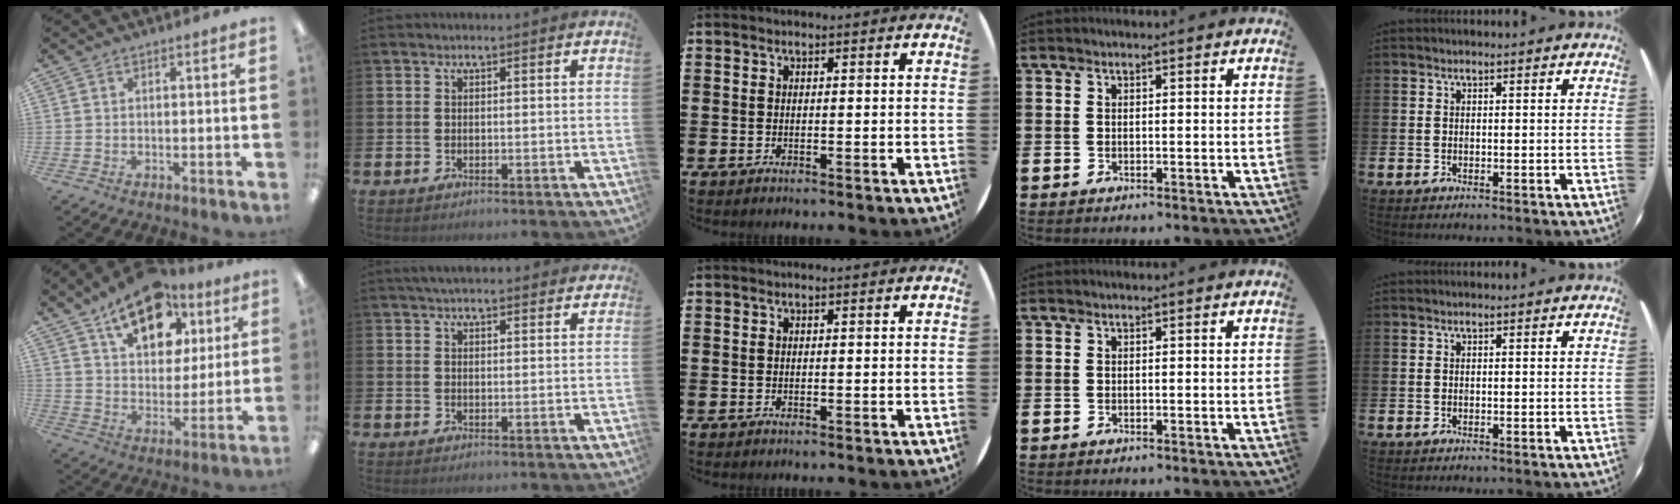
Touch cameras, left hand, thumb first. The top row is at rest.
{"thumb": {"total": 17.7, "force": [11.2, 9.9, 9.4], "torque": [-0.139, -0.053, 0.194]}, "index": {"total": 3.4, "force": [3.2, 0.5, 0.8], "torque": [-0.021, -0.008, 0.059]}}